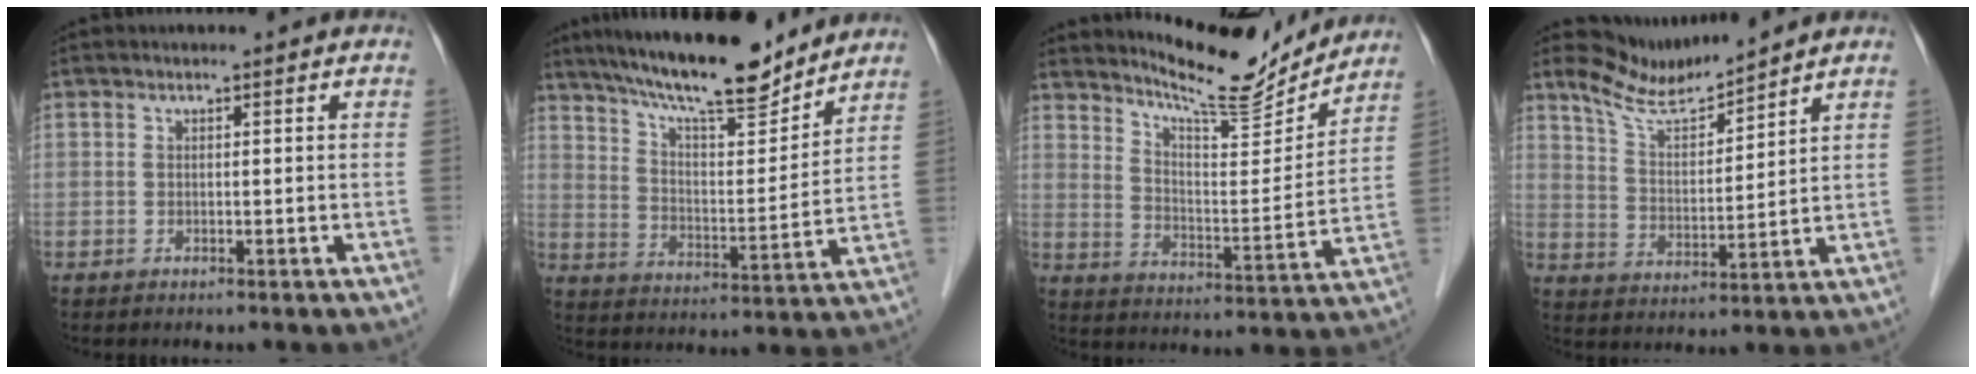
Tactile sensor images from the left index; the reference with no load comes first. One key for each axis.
{"total": 16.3, "fx": 14.3, "fy": 2.4, "fz": 7.6, "tx": -0.129, "ty": 0.004, "tz": 0.232}
{"total": 13.4, "fx": 12.9, "fy": 1.1, "fz": 3.5, "tx": -0.064, "ty": -0.021, "tz": 0.196}
{"total": 7.3, "fx": 7.2, "fy": 0.0, "fz": 1.3, "tx": -0.040, "ty": -0.002, "tz": 0.145}